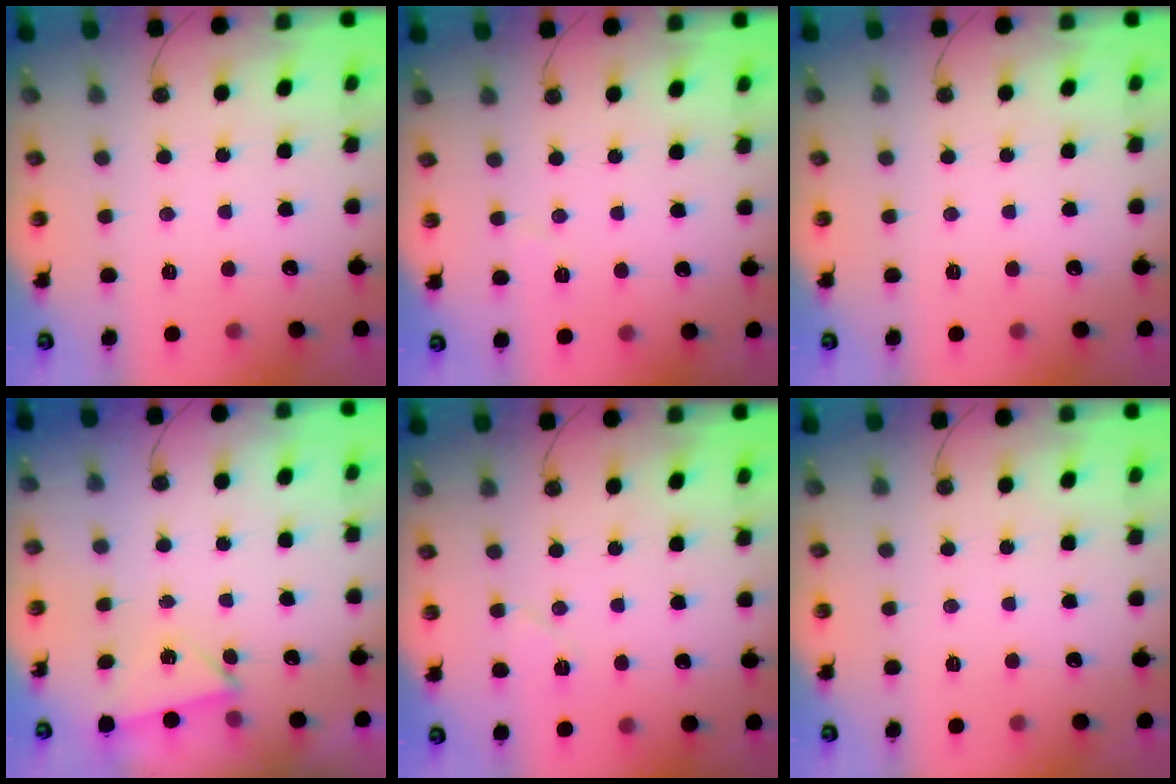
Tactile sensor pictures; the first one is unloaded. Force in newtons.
{"total": 3.1, "press": 2.7, "slide": 1.5}
{"total": 0.0}
{"total": 2.0, "press": 1.9, "slide": 0.7}
{"total": 7.3, "press": 6.4, "slide": 3.6}
{"total": 0.0}